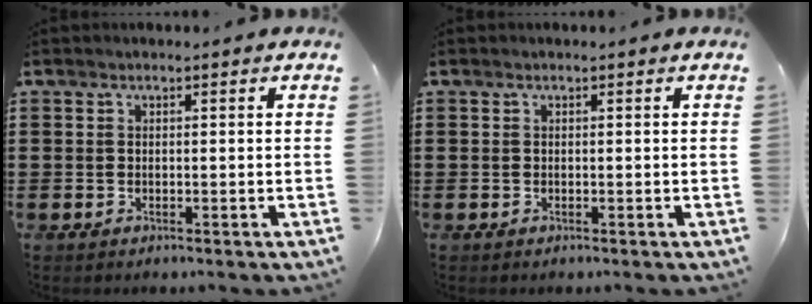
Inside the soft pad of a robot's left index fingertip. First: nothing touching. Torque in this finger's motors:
{"motor_torque": [0.00, 0.00, 0.00, 0.01]}